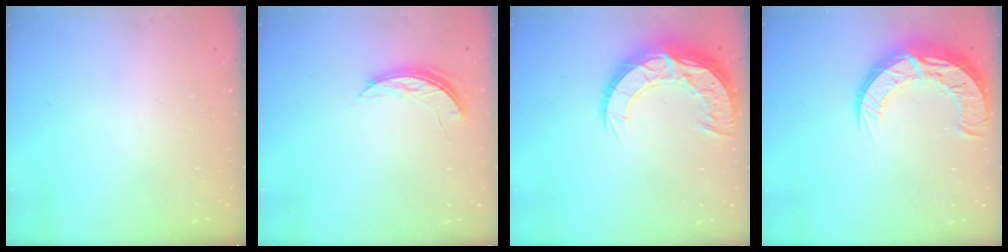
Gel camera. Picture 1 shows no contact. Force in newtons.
{"total": 5.1, "press": 5.1, "slide": 0.4}
{"total": 16.4, "press": 16.3, "slide": 1.2}
{"total": 13.3, "press": 13.2, "slide": 1.2}